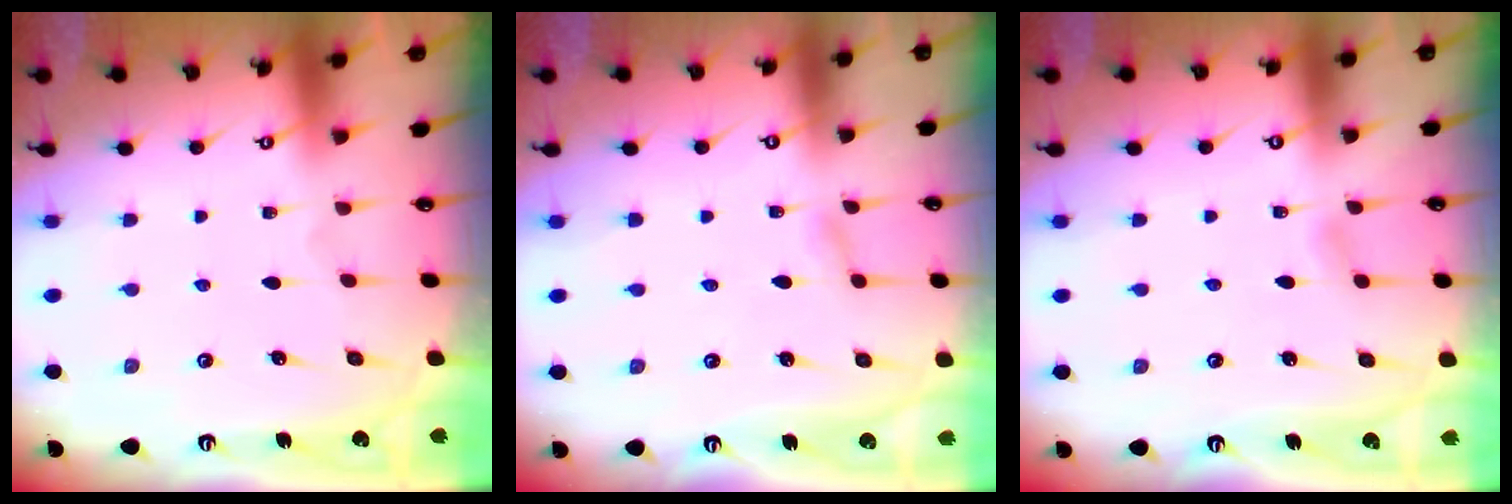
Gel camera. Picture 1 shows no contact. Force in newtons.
{"total": 0.9, "press": 0.9, "slide": 0.1}
{"total": 4.9, "press": 4.9, "slide": 0.6}